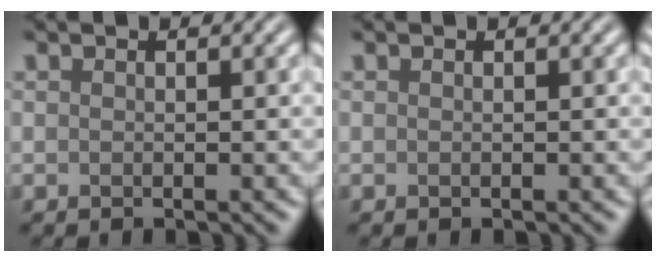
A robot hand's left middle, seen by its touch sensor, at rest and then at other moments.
{"total": 0.0}